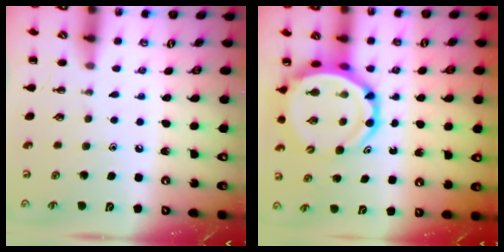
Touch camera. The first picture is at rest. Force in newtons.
{"total": 11.6, "press": 11.1, "slide": 3.5}